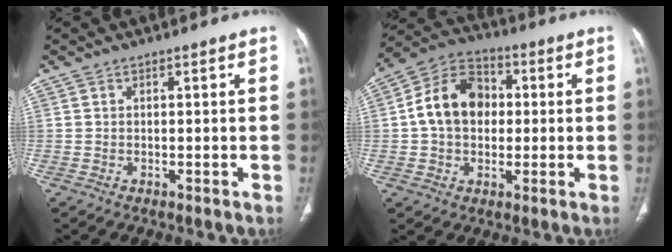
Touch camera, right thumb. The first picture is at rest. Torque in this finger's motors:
{"motor_torque": [-0.98, 1.28, 1.09, -0.25, 0.11]}